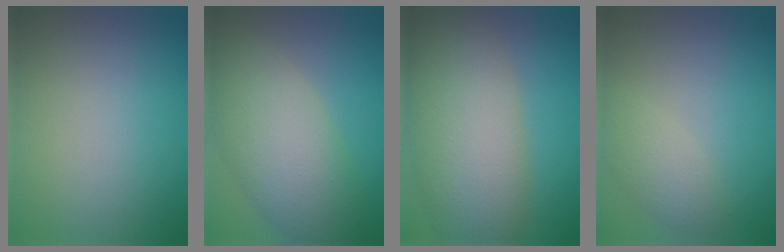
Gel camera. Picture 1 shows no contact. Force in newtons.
{"total": 8.6, "press": 8.6, "slide": 0.5}
{"total": 10.2, "press": 10.2, "slide": 0.5}
{"total": 2.4, "press": 2.4, "slide": 0.2}